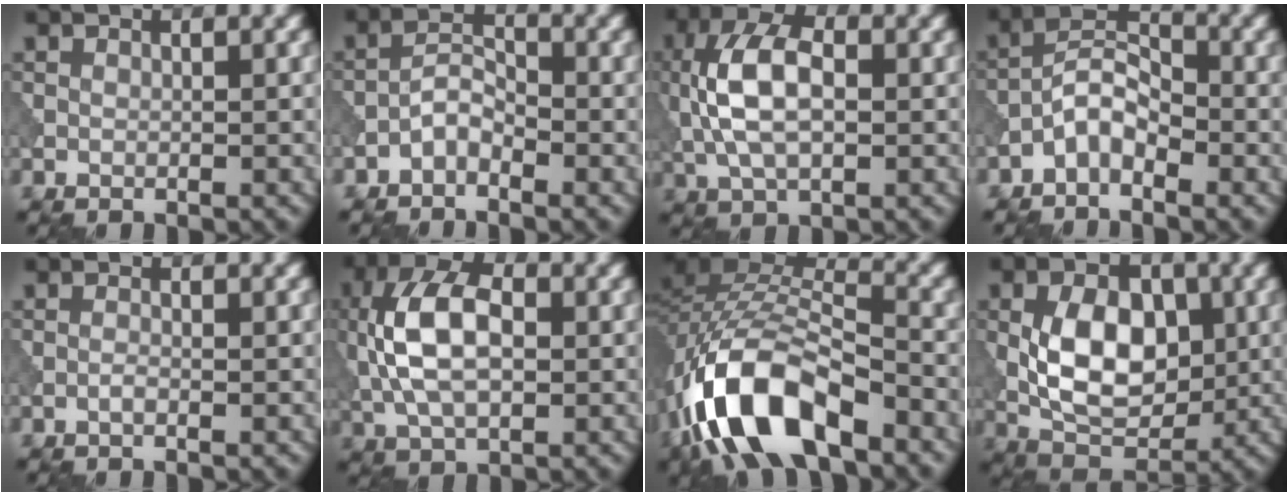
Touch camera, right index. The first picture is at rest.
{"total": 2.4, "force": [-1.6, 1.0, 1.4], "torque": [-0.023, 0.012, -0.034]}
{"total": 7.3, "force": [0.1, 4.0, 6.1], "torque": [-0.128, 0.009, -0.003]}
{"total": 3.6, "force": [-2.2, 1.7, 2.3], "torque": [-0.040, 0.017, -0.049]}
{"total": 0.8, "force": [-0.5, 0.1, 0.6], "torque": [-0.015, -0.001, -0.009]}
{"total": 8.5, "force": [0.2, 4.9, 6.9], "torque": [-0.146, 0.012, -0.003]}
{"total": 11.7, "force": [-6.6, 5.4, 8.0], "torque": [-0.148, 0.002, -0.128]}
{"total": 7.7, "force": [0.0, 4.8, 6.0], "torque": [-0.108, -0.002, -0.003]}